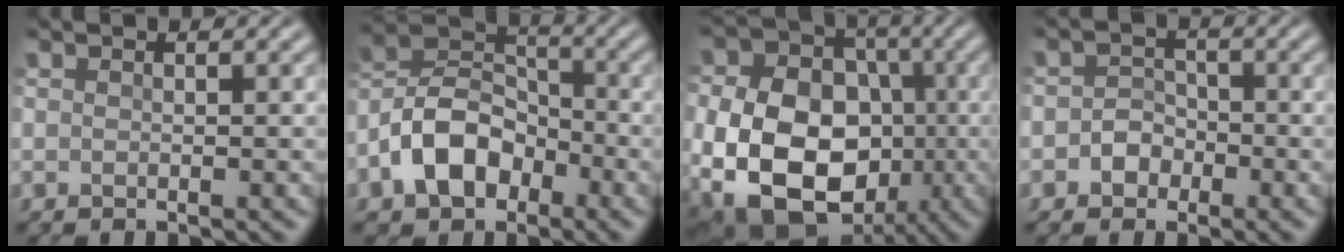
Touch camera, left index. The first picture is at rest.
{"total": 6.8, "force": [-3.2, 4.6, 3.8], "torque": [-0.071, 0.009, -0.074]}
{"total": 16.3, "force": [-3.9, 12.2, 10.1], "torque": [-0.172, -0.034, -0.067]}
{"total": 2.1, "force": [-0.8, 1.7, 0.7], "torque": [-0.005, 0.006, -0.019]}